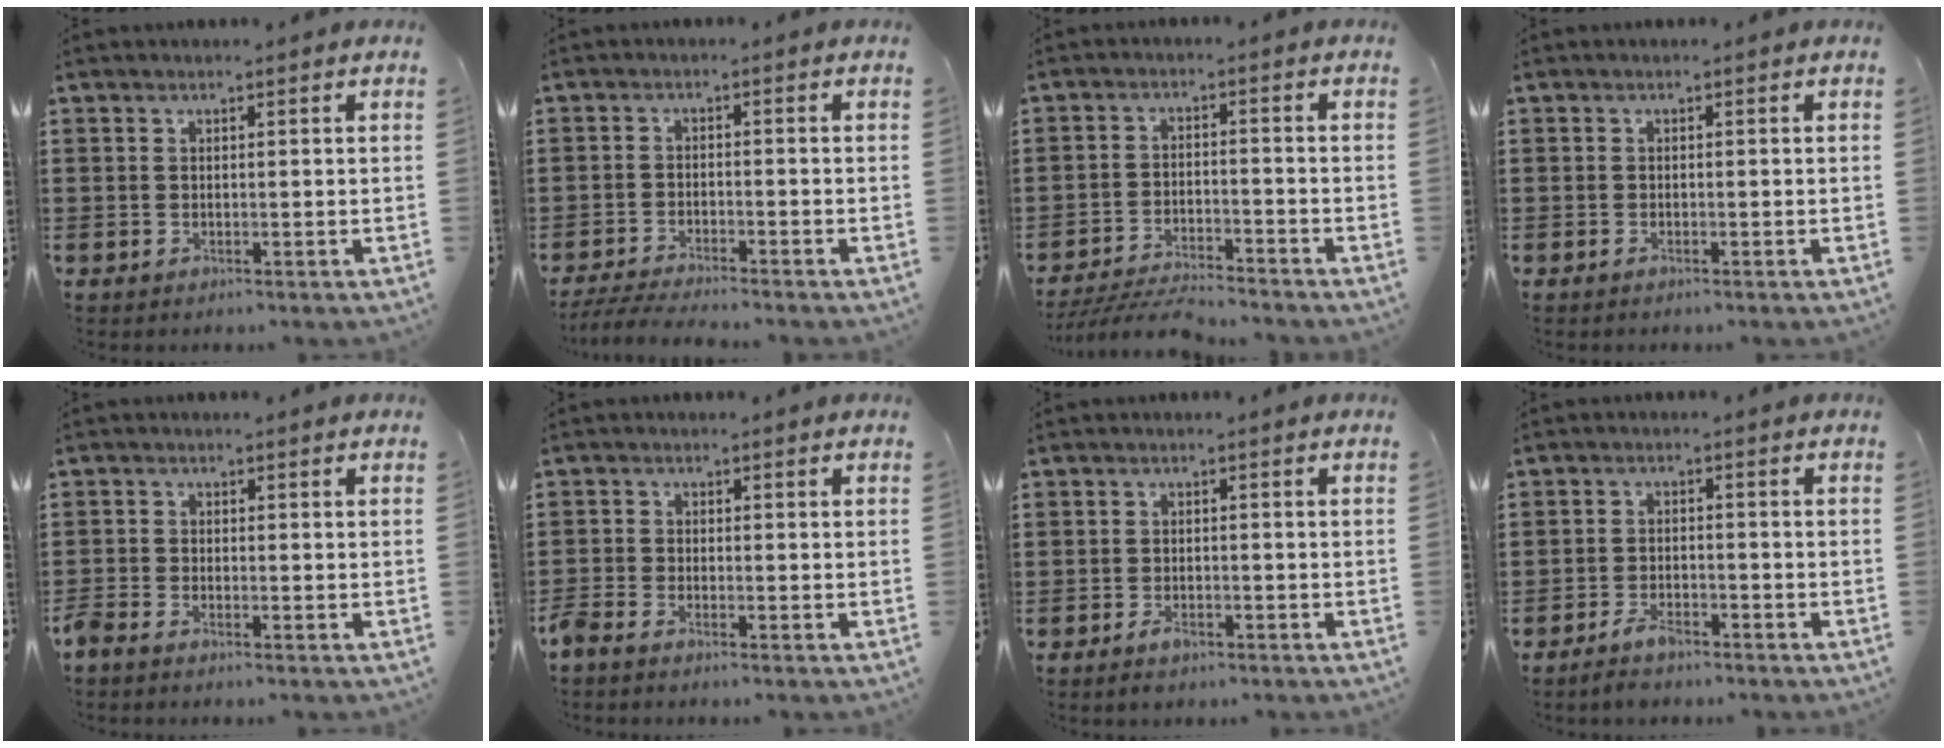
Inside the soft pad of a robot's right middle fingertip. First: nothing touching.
{"total": 3.6, "force": [-3.4, -0.1, 1.1], "torque": [-0.032, -0.009, -0.073]}
{"total": 5.1, "force": [-4.9, 0.3, 1.2], "torque": [-0.027, -0.002, -0.099]}
{"total": 0.5, "force": [-0.5, 0.0, 0.3], "torque": [-0.008, -0.005, -0.007]}
{"total": 1.5, "force": [-1.3, 0.2, 0.6], "torque": [-0.026, -0.003, -0.031]}
{"total": 1.7, "force": [-1.6, 0.3, 0.6], "torque": [-0.027, -0.002, -0.037]}
{"total": 1.9, "force": [-1.2, 0.9, 1.2], "torque": [-0.022, 0.000, -0.023]}
{"total": 3.1, "force": [-2.6, 0.9, 1.5], "torque": [-0.032, 0.005, -0.052]}